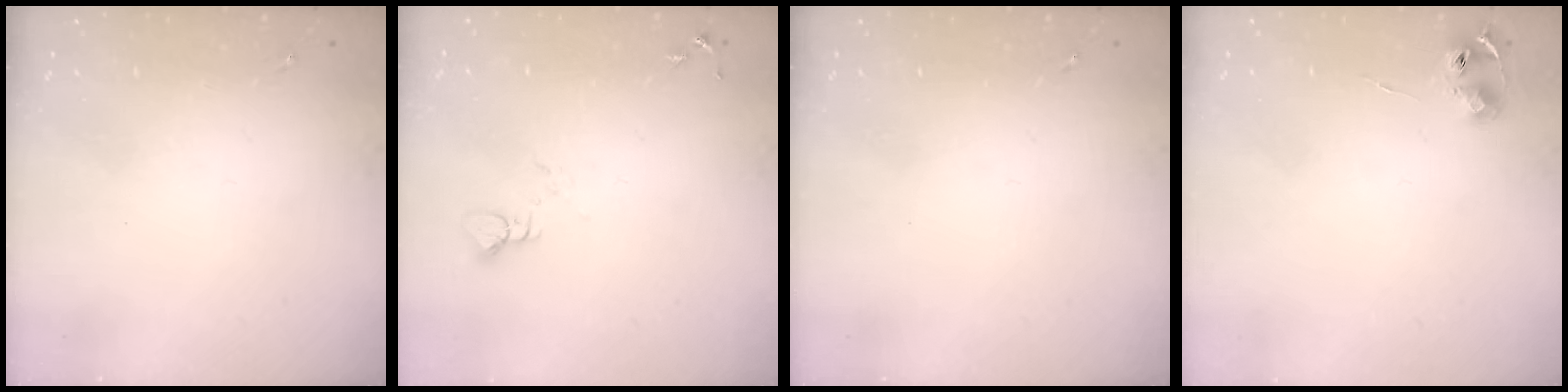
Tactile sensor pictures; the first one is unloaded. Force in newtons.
{"total": 3.1, "press": 3.1, "slide": 0.1}
{"total": 0.0}
{"total": 6.4, "press": 6.4, "slide": 0.7}